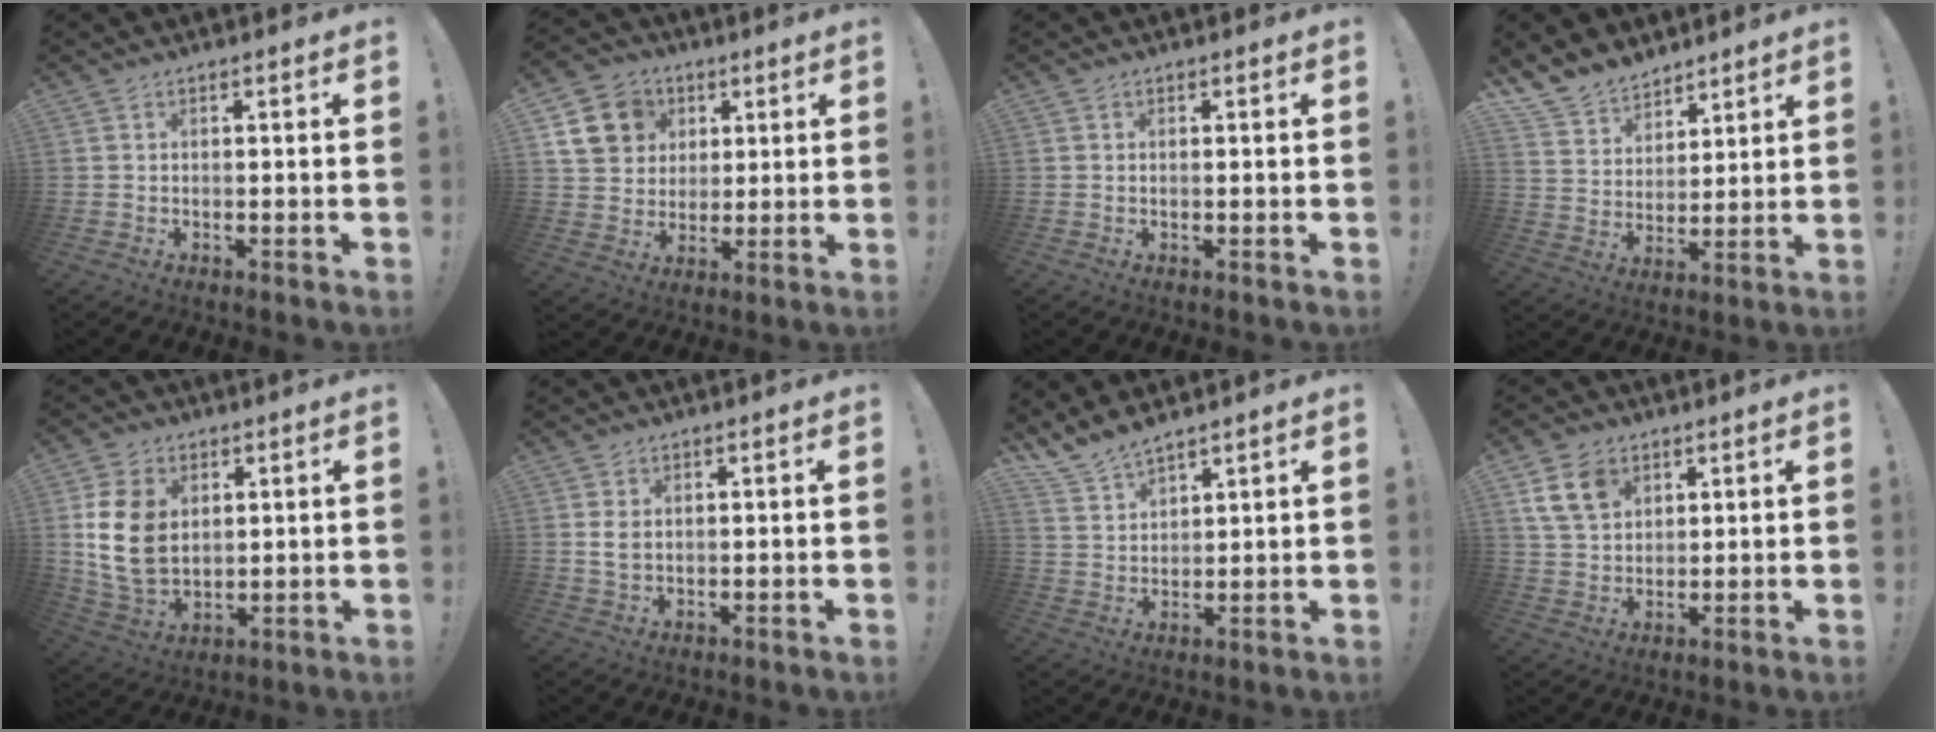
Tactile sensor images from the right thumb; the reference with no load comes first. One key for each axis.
{"total": 13.8, "fx": 4.6, "fy": 12.0, "fz": 5.2, "tx": -0.069, "ty": -0.012, "tz": 0.097}
{"total": 0.0}
{"total": 10.2, "fx": 8.6, "fy": 5.3, "fz": 1.1, "tx": -0.035, "ty": -0.070, "tz": 0.172}
{"total": 14.8, "fx": 3.1, "fy": 11.2, "fz": 9.3, "tx": -0.181, "ty": -0.017, "tz": 0.060}
{"total": 3.1, "fx": 0.8, "fy": 2.0, "fz": 2.3, "tx": -0.042, "ty": -0.003, "tz": 0.013}
{"total": 7.0, "fx": 6.5, "fy": 2.1, "fz": 1.8, "tx": -0.050, "ty": -0.043, "tz": 0.127}
{"total": 10.3, "fx": 5.3, "fy": 7.1, "fz": 5.2, "tx": -0.094, "ty": -0.011, "tz": 0.107}